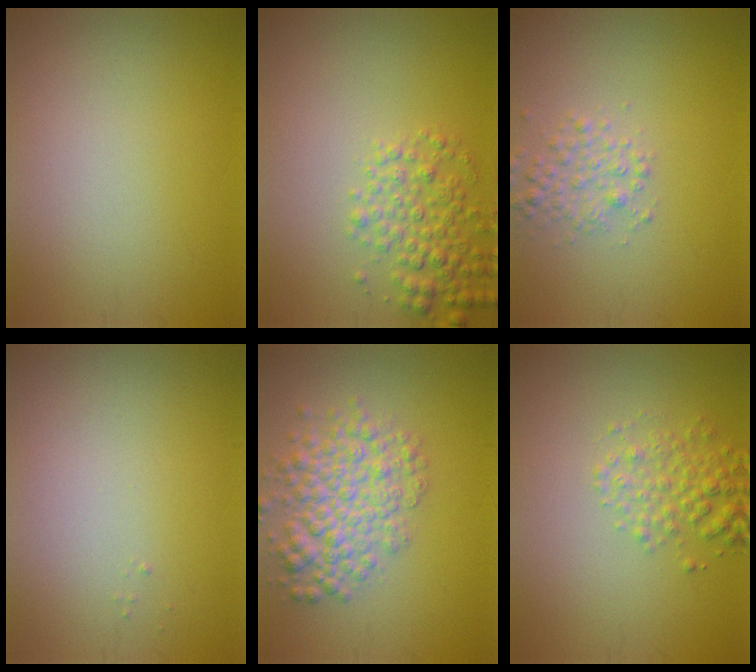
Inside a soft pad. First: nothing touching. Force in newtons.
{"total": 3.3, "press": 3.3, "slide": 0.1}
{"total": 2.1, "press": 2.1, "slide": 0.0}
{"total": 0.0}
{"total": 5.2, "press": 5.2, "slide": 0.2}
{"total": 2.7, "press": 2.7, "slide": 0.1}